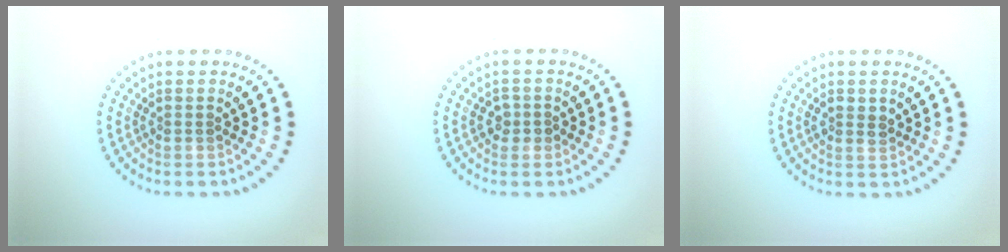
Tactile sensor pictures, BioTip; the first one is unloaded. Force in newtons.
{"total": 1.3, "press": 1.3, "slide": 0.2}
{"total": 1.4, "press": 1.4, "slide": 0.4}